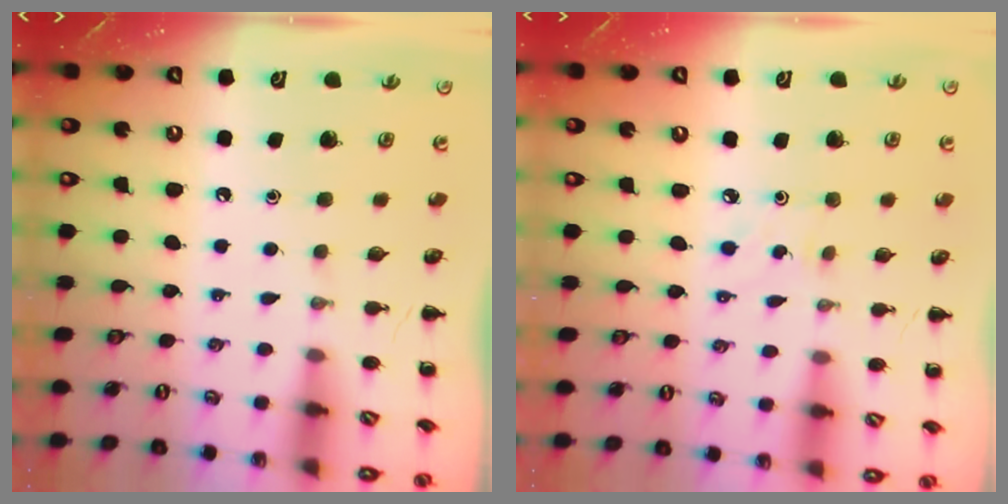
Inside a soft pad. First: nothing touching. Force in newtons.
{"total": 2.1, "press": 2.0, "slide": 0.7}